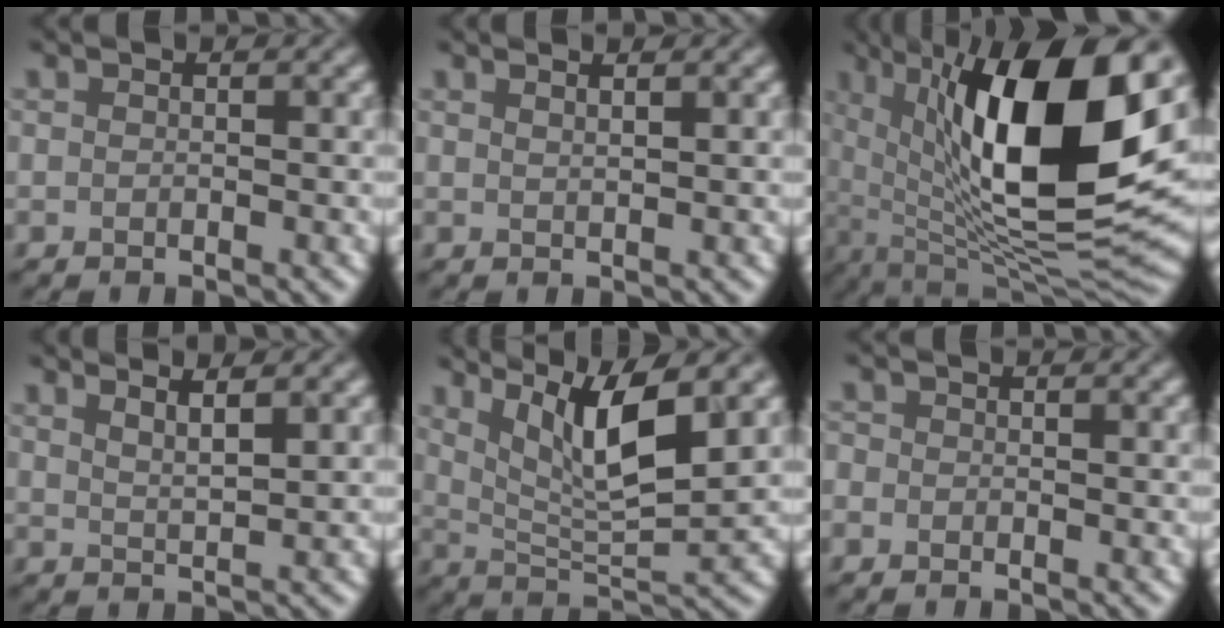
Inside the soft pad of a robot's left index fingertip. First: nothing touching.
{"total": 1.5, "force": [1.1, 0.5, 0.9], "torque": [-0.001, 0.003, 0.006]}
{"total": 16.8, "force": [4.6, 6.3, 14.9], "torque": [-0.237, -0.011, 0.071]}
{"total": 2.7, "force": [1.9, 0.6, 1.8], "torque": [-0.015, 0.011, 0.020]}
{"total": 7.8, "force": [3.7, 1.9, 6.7], "torque": [-0.117, -0.010, 0.070]}
{"total": 0.6, "force": [-0.3, 0.5, 0.1], "torque": [0.001, -0.003, -0.008]}